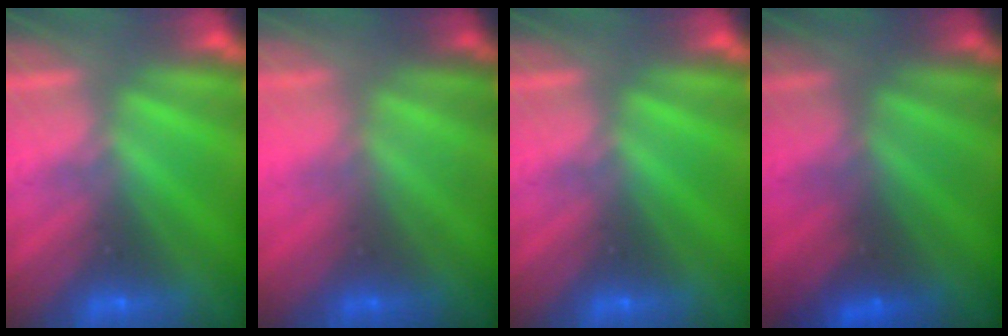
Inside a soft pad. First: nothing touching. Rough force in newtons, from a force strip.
{"total": 2.0}
{"total": 0.0}
{"total": 1.5}